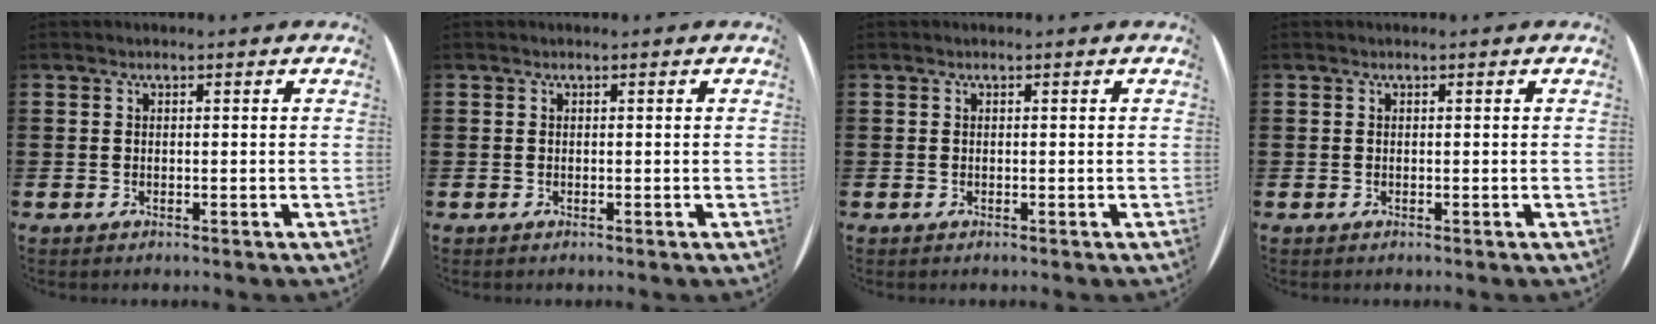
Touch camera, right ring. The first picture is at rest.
{"total": 0.0}
{"total": 0.0}
{"total": 0.0}